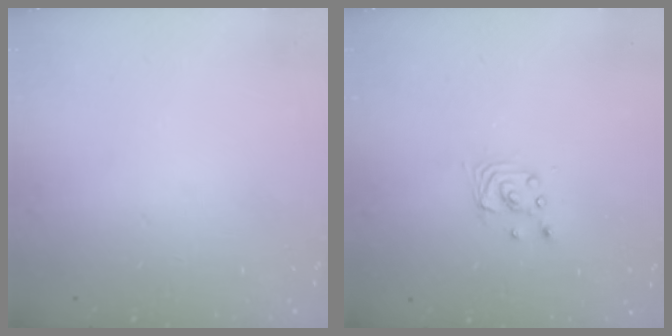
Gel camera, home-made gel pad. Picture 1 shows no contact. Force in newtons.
{"total": 2.8, "press": 2.8, "slide": 0.1}